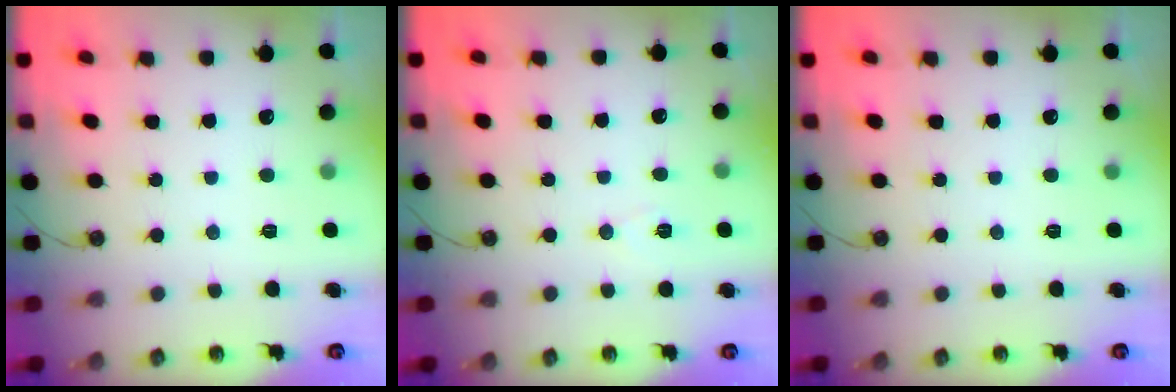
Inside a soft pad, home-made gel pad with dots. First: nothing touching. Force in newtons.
{"total": 6.4, "press": 4.7, "slide": 4.4}
{"total": 0.0}